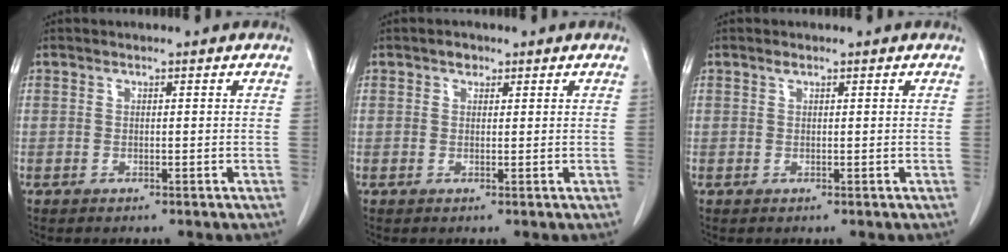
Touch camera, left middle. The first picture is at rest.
{"total": 1.2, "force": [0.8, 0.9, 0.4], "torque": [-0.006, 0.000, 0.011]}
{"total": 0.5, "force": [0.4, 0.1, 0.3], "torque": [-0.009, -0.001, 0.008]}